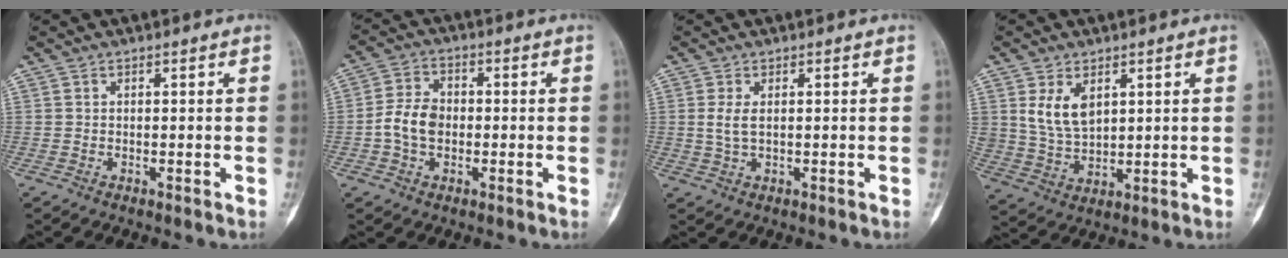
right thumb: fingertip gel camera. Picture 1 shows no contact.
{"total": 6.9, "force": [-0.9, 5.0, 4.7], "torque": [-0.081, 0.018, -0.025]}
{"total": 2.8, "force": [0.4, 1.3, 2.4], "torque": [-0.056, 0.000, 0.009]}
{"total": 7.5, "force": [3.0, 4.7, 5.1], "torque": [-0.080, -0.016, 0.069]}